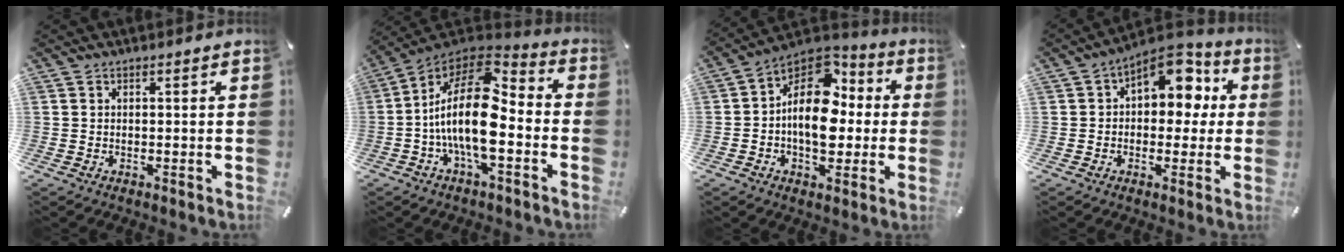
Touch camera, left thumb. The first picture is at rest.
{"total": 19.8, "force": [-2.3, 9.1, 17.5], "torque": [-0.357, -0.004, -0.044]}
{"total": 16.0, "force": [-0.1, 11.4, 11.3], "torque": [-0.202, -0.014, -0.007]}
{"total": 10.3, "force": [4.0, 7.2, 6.2], "torque": [-0.076, -0.026, 0.067]}